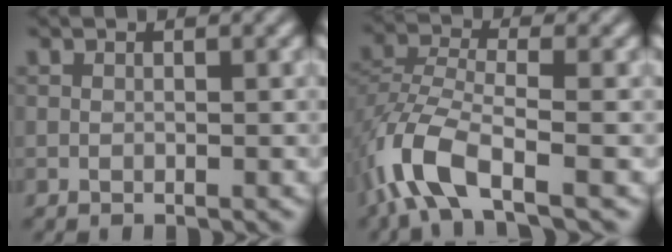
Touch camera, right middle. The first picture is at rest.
{"total": 6.4, "force": [-3.5, 2.5, 4.7], "torque": [-0.105, -0.004, -0.083]}